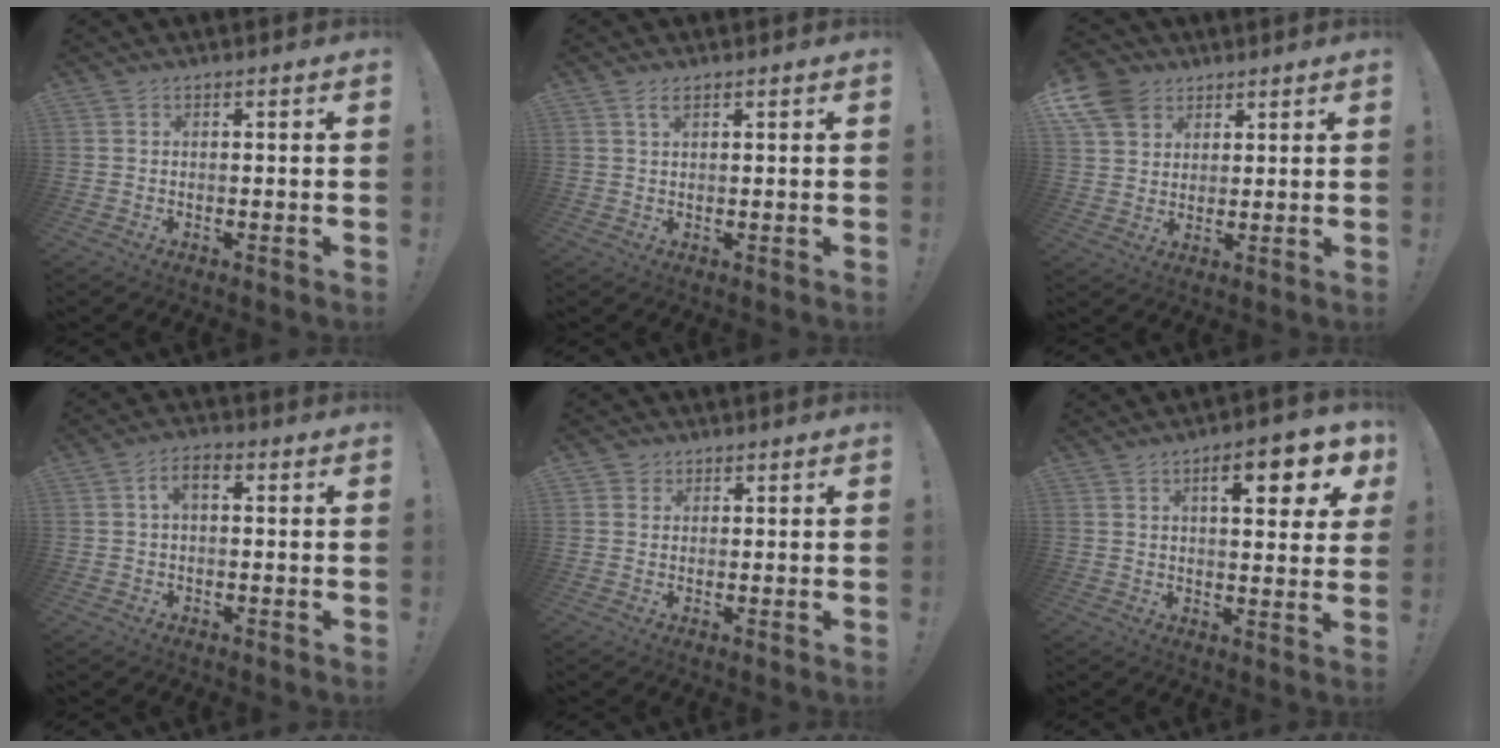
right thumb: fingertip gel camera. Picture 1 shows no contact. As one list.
[{"total": 2.3, "force": [1.4, 0.8, 1.6], "torque": [-0.026, -0.002, 0.023]}, {"total": 9.5, "force": [5.1, 7.3, 3.5], "torque": [-0.068, -0.029, 0.102]}, {"total": 4.2, "force": [0.7, 2.2, 3.5], "torque": [-0.059, 0.008, 0.011]}, {"total": 2.2, "force": [1.3, 1.8, 0.2], "torque": [-0.004, -0.003, 0.022]}, {"total": 11.0, "force": [4.6, 3.1, 9.5], "torque": [-0.124, -0.018, 0.067]}]